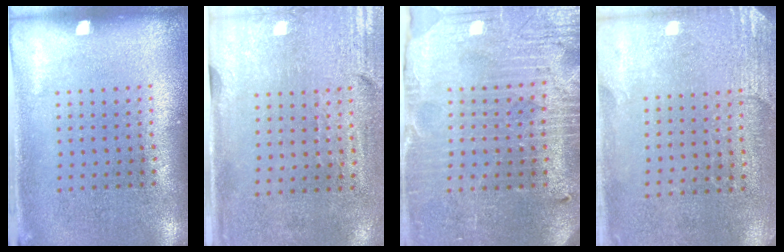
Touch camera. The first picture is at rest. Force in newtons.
{"total": 3.0, "press": 2.5, "slide": 1.6}
{"total": 3.9, "press": 3.7, "slide": 1.2}
{"total": 2.7, "press": 2.4, "slide": 1.3}